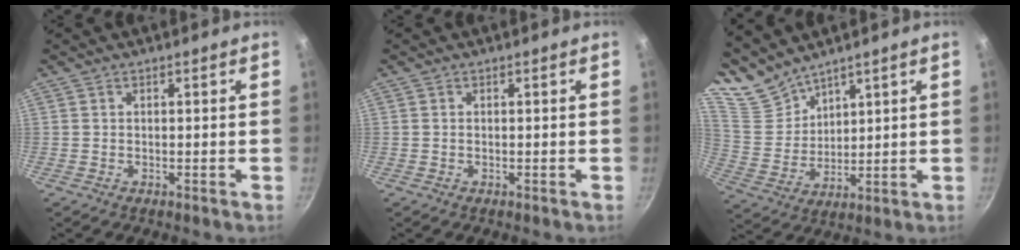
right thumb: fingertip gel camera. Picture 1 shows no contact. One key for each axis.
{"total": 0.0}
{"total": 8.1, "fx": 7.2, "fy": 3.4, "fz": 1.5, "tx": -0.018, "ty": -0.032, "tz": 0.164}